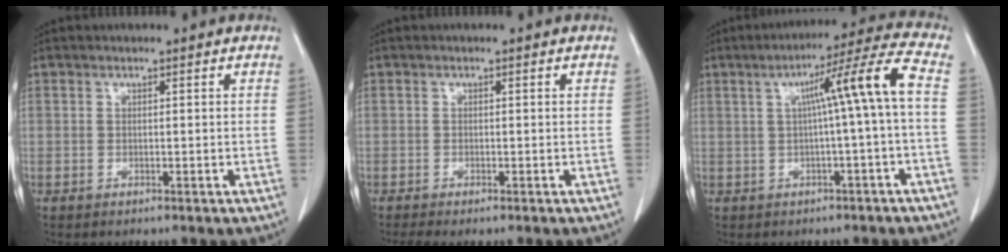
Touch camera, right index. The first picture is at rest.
{"total": 2.1, "force": [-1.6, 0.3, 1.3], "torque": [-0.021, -0.007, -0.026]}
{"total": 9.2, "force": [0.4, -1.3, 9.1], "torque": [-0.135, 0.022, 0.009]}